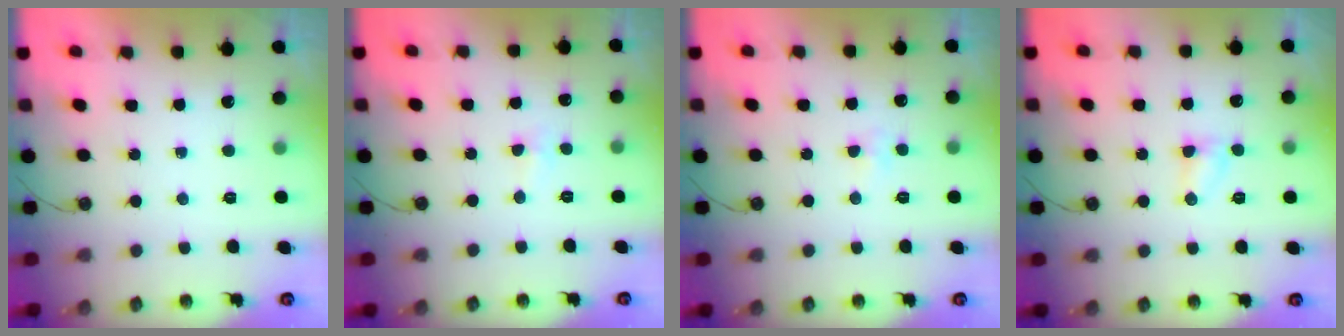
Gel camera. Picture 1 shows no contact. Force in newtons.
{"total": 2.7, "press": 2.0, "slide": 1.8}
{"total": 4.6, "press": 3.7, "slide": 2.6}
{"total": 3.0, "press": 3.0, "slide": 0.3}